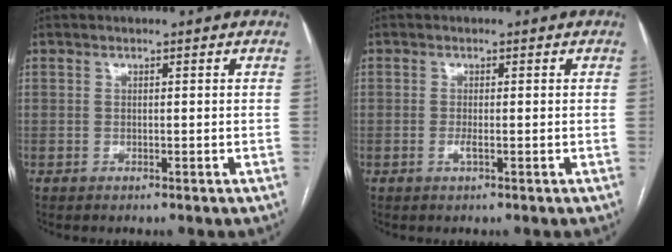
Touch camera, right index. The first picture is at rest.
{"total": 1.0, "force": [-0.4, 0.0, 0.9], "torque": [-0.021, -0.002, -0.008]}